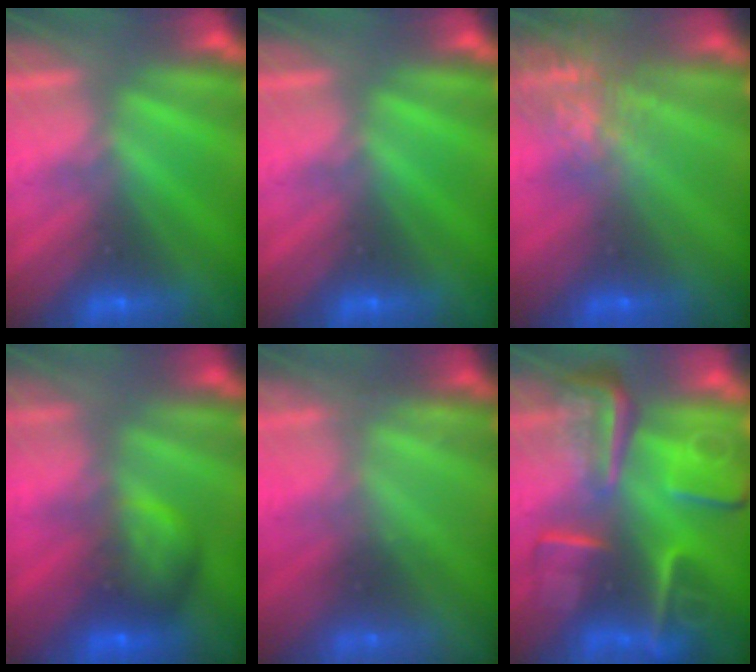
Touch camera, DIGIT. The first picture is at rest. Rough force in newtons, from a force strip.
{"total": 0.0}
{"total": 7.6}
{"total": 5.5}
{"total": 2.3}
{"total": 8.3}